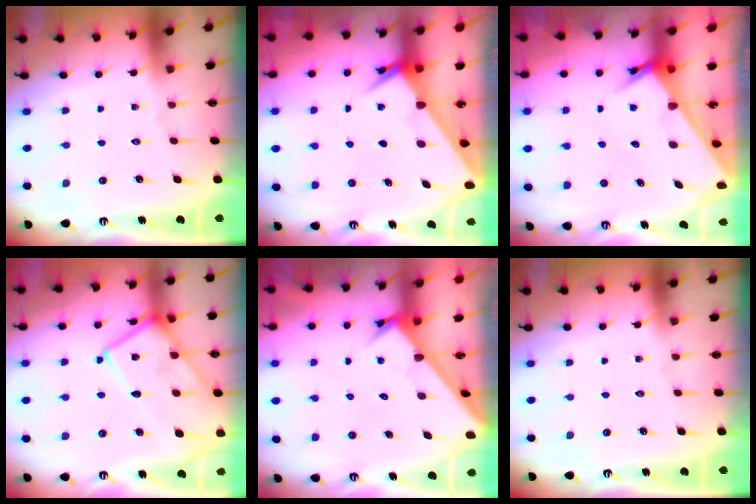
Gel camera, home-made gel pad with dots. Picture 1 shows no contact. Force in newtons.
{"total": 2.5, "press": 2.5, "slide": 0.2}
{"total": 3.6, "press": 3.6, "slide": 0.2}
{"total": 17.6, "press": 17.5, "slide": 1.5}
{"total": 2.7, "press": 2.7, "slide": 0.3}
{"total": 0.0}